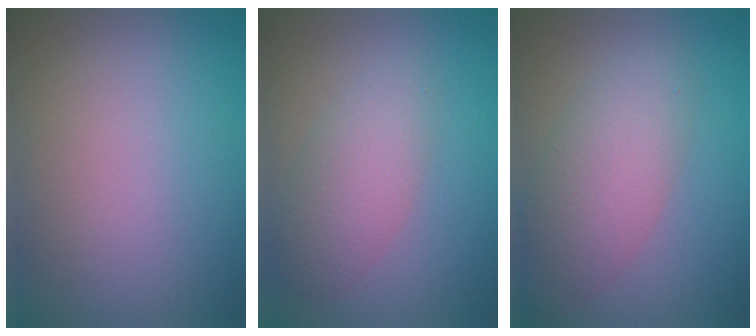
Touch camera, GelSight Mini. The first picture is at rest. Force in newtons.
{"total": 3.9, "press": 3.9, "slide": 0.1}
{"total": 4.4, "press": 4.4, "slide": 0.2}